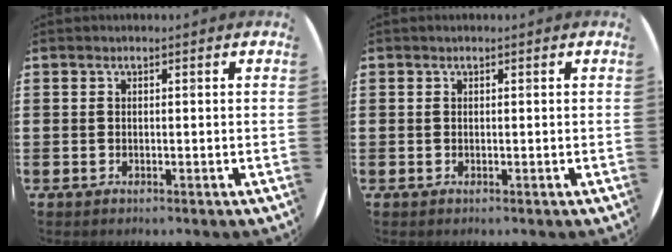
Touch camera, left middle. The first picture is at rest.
{"total": 0.0}